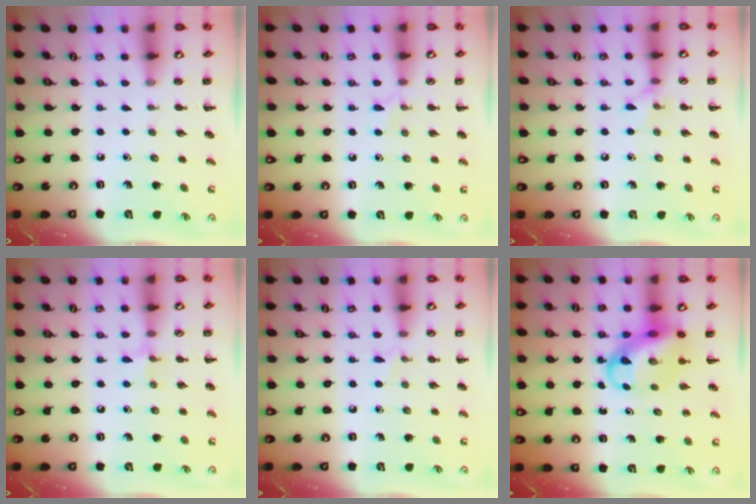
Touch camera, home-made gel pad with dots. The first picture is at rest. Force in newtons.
{"total": 4.9, "press": 4.6, "slide": 1.8}
{"total": 5.6, "press": 5.4, "slide": 1.6}
{"total": 5.5, "press": 5.3, "slide": 1.4}
{"total": 4.3, "press": 4.1, "slide": 1.3}
{"total": 9.9, "press": 9.5, "slide": 2.8}